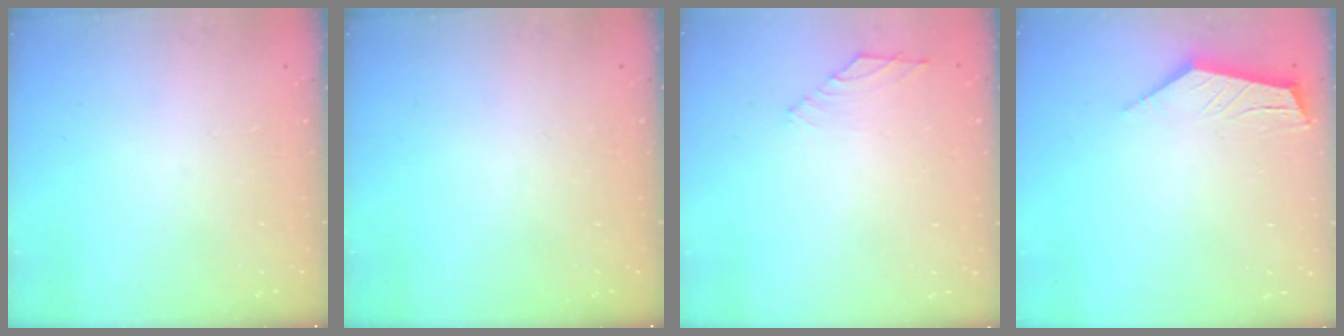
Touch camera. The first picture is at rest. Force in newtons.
{"total": 0.0}
{"total": 1.4, "press": 1.3, "slide": 0.6}
{"total": 3.9, "press": 3.9, "slide": 0.6}